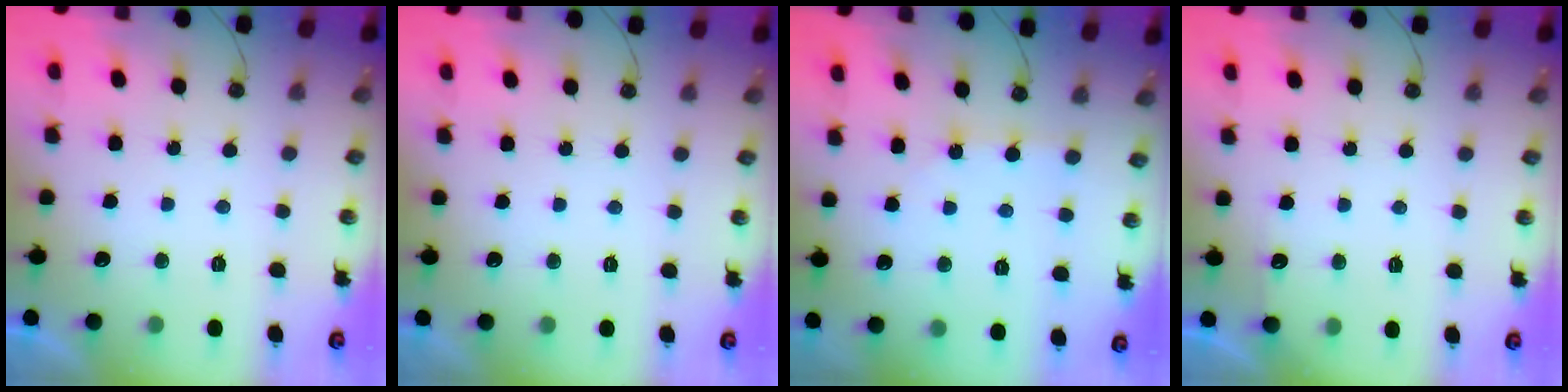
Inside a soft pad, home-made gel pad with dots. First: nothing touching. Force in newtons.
{"total": 0.0}
{"total": 2.6, "press": 2.6, "slide": 0.3}
{"total": 3.0, "press": 2.9, "slide": 0.4}